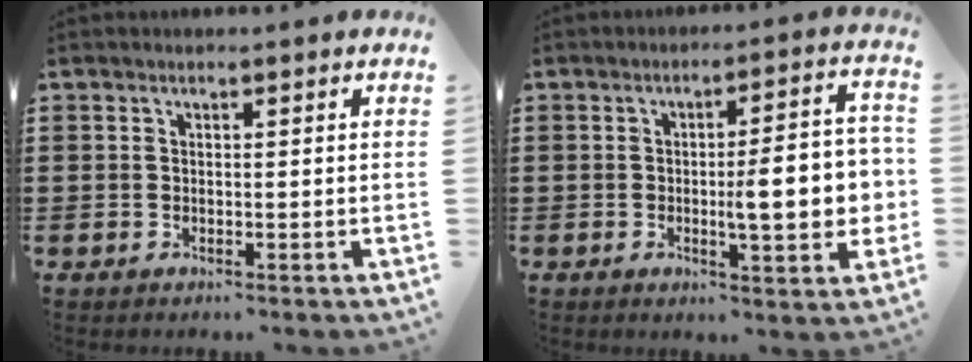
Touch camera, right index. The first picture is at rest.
{"total": 10.0, "force": [-1.0, 2.2, 9.7], "torque": [-0.138, -0.008, -0.021]}